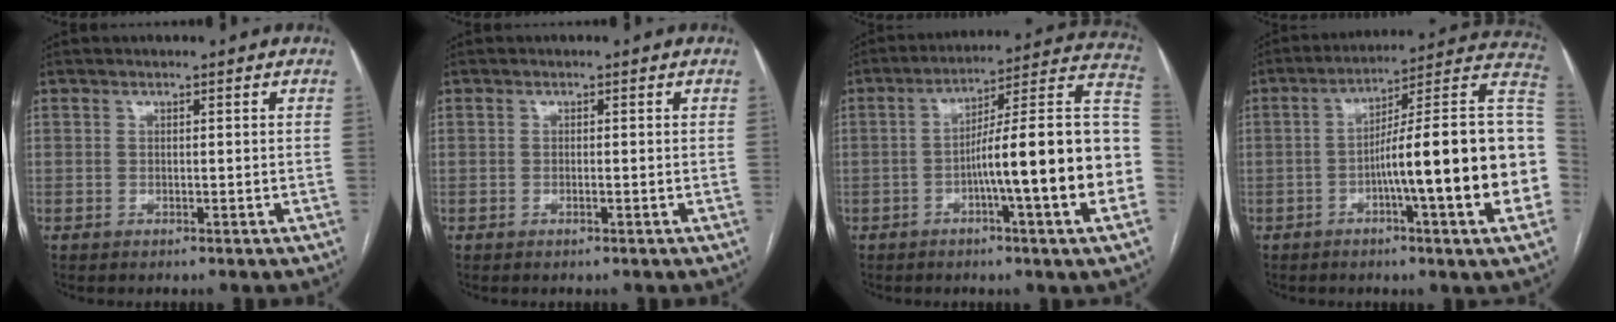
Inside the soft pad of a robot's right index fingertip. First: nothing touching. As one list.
[{"total": 0.6, "force": [-0.3, 0.0, 0.5], "torque": [-0.013, -0.001, -0.004]}, {"total": 20.1, "force": [-3.7, 0.6, 19.7], "torque": [-0.215, 0.034, -0.050]}, {"total": 22.8, "force": [-3.5, 1.0, 22.5], "torque": [-0.229, 0.028, -0.050]}]